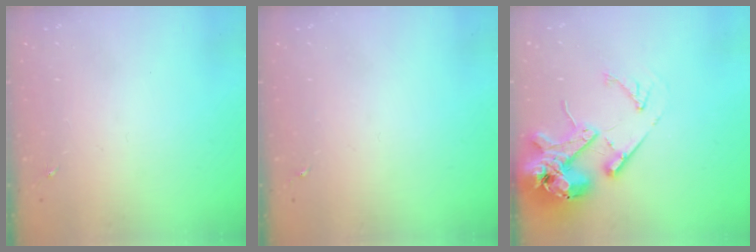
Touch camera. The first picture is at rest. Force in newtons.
{"total": 0.0}
{"total": 17.1, "press": 16.8, "slide": 2.7}